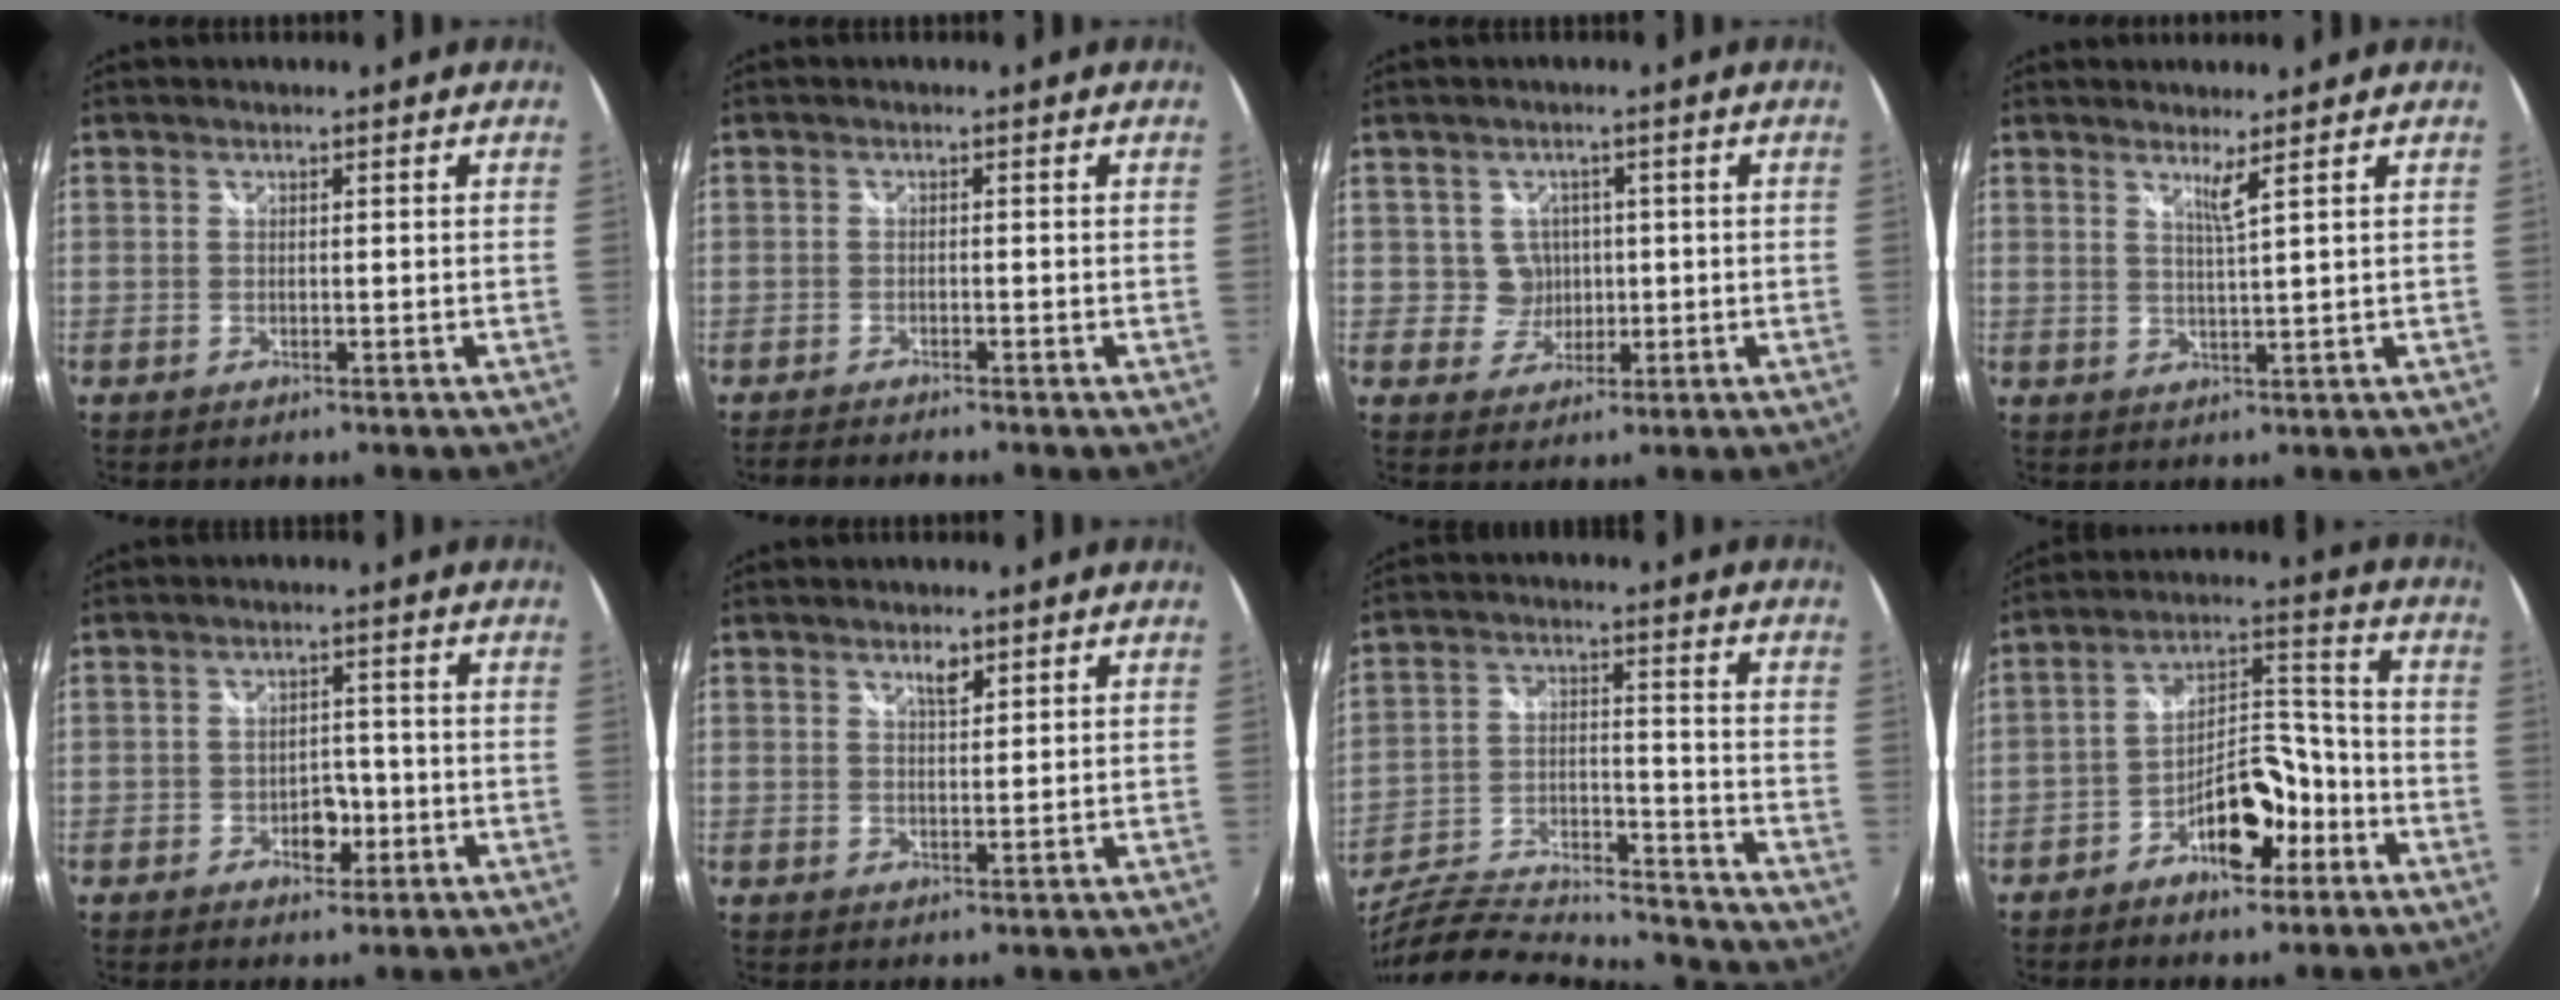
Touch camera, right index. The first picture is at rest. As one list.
[{"total": 2.5, "force": [-2.4, -0.1, 0.7], "torque": [-0.020, -0.016, -0.047]}, {"total": 4.0, "force": [0.3, 4.0, 0.1], "torque": [-0.005, 0.011, 0.011]}, {"total": 2.5, "force": [1.7, -0.8, 1.7], "torque": [-0.033, -0.012, 0.025]}, {"total": 3.9, "force": [-1.6, 2.9, 2.1], "torque": [-0.037, 0.002, -0.019]}, {"total": 2.4, "force": [1.6, 0.9, 1.5], "torque": [-0.023, 0.002, 0.028]}, {"total": 21.4, "force": [-18.7, 4.1, 9.6], "torque": [-0.186, -0.023, -0.300]}, {"total": 11.3, "force": [-6.3, 5.2, 7.8], "torque": [-0.134, 0.029, -0.094]}]